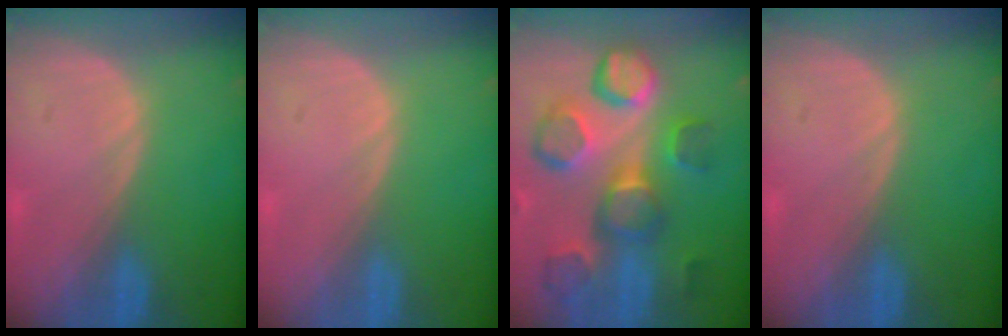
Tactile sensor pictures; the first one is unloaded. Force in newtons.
{"total": 0.0}
{"total": 12.2, "press": 11.0, "slide": 5.4}
{"total": 0.0}